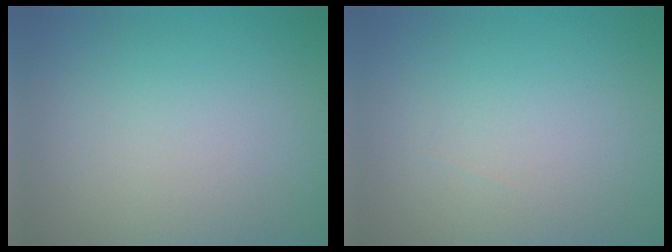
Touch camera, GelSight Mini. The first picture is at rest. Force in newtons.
{"total": 0.0}